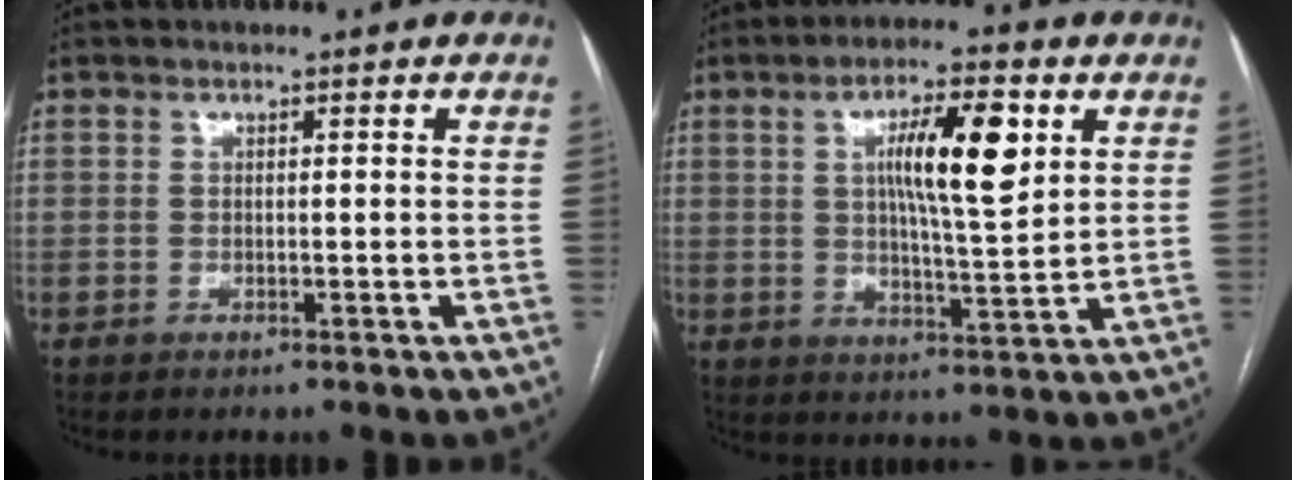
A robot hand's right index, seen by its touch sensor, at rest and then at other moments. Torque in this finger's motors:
{"motor_torque": [1.19, 0.95, 0.29, 0.15]}